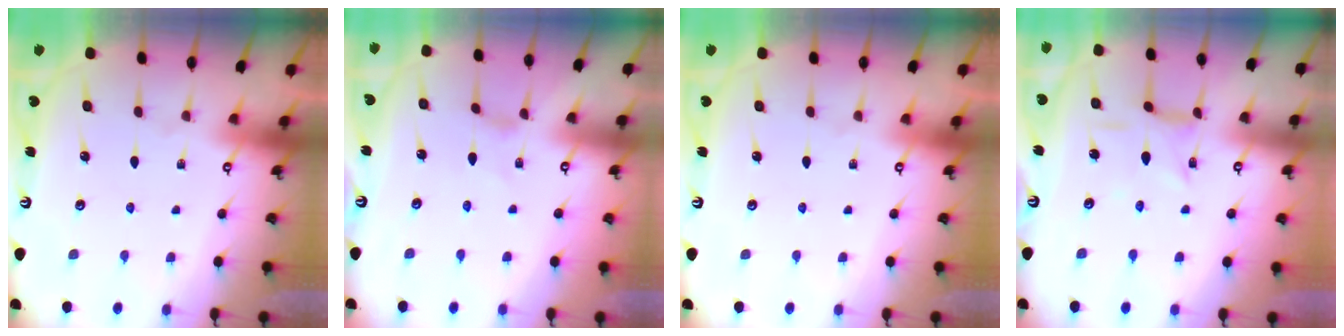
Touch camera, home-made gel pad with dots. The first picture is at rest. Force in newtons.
{"total": 0.0}
{"total": 0.0}
{"total": 3.8, "press": 3.8, "slide": 0.2}